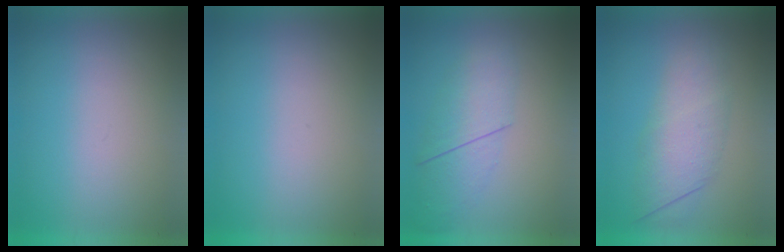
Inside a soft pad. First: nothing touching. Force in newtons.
{"total": 0.0}
{"total": 2.3}
{"total": 3.1}